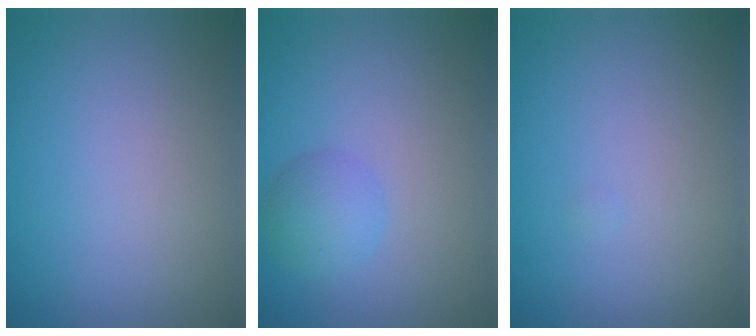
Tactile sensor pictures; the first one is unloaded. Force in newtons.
{"total": 2.4, "press": 2.4, "slide": 0.1}
{"total": 0.0}